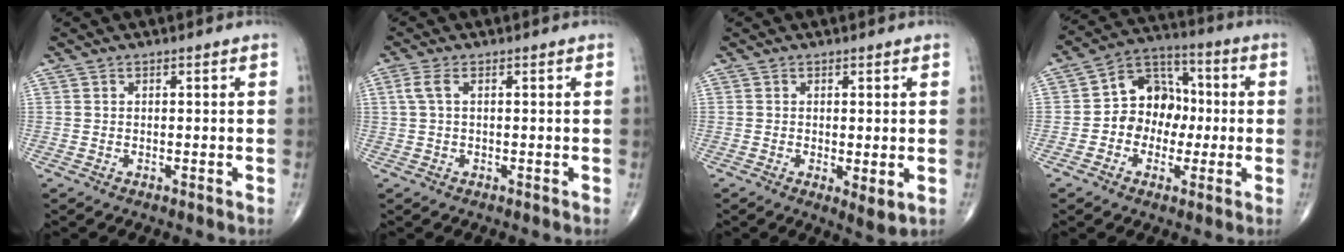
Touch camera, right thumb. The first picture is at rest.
{"total": 2.5, "force": [0.6, 1.0, 2.3], "torque": [-0.067, 0.011, 0.013]}
{"total": 3.5, "force": [-0.4, 1.1, 3.3], "torque": [-0.054, -0.015, -0.006]}
{"total": 11.4, "force": [-1.0, 9.2, 6.7], "torque": [-0.066, 0.038, -0.029]}